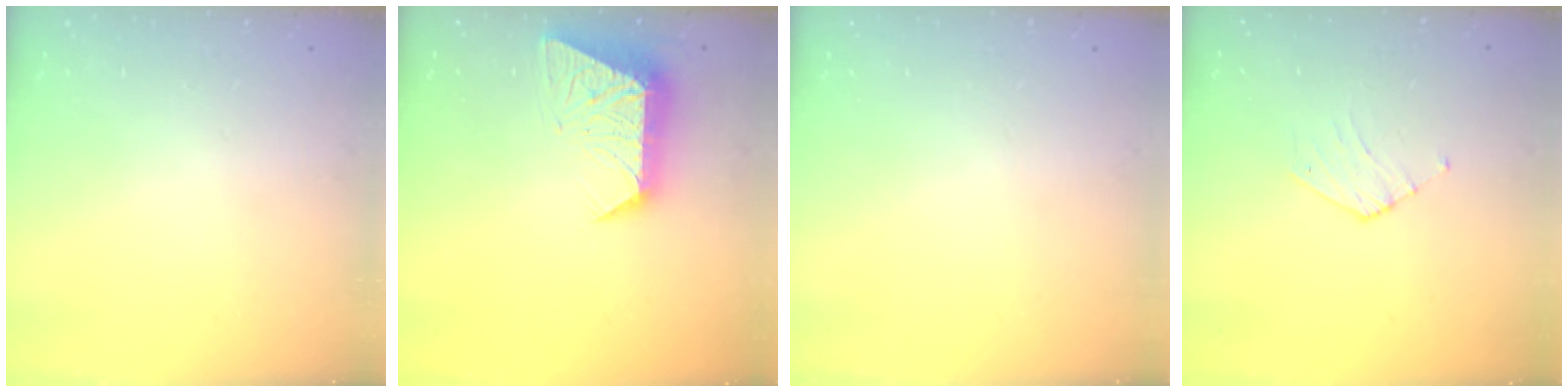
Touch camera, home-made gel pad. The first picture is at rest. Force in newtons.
{"total": 11.4, "press": 11.3, "slide": 0.9}
{"total": 0.0}
{"total": 3.5, "press": 3.5, "slide": 0.3}